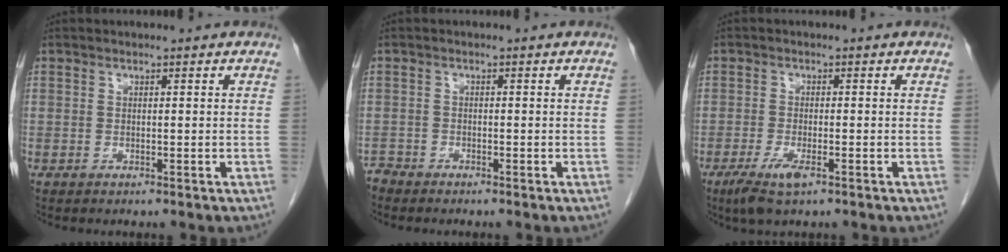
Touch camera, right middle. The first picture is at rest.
{"total": 1.3, "force": [-1.2, 0.0, -0.3], "torque": [0.005, -0.004, -0.026]}
{"total": 4.3, "force": [-2.5, 0.9, 3.4], "torque": [-0.076, -0.010, -0.043]}